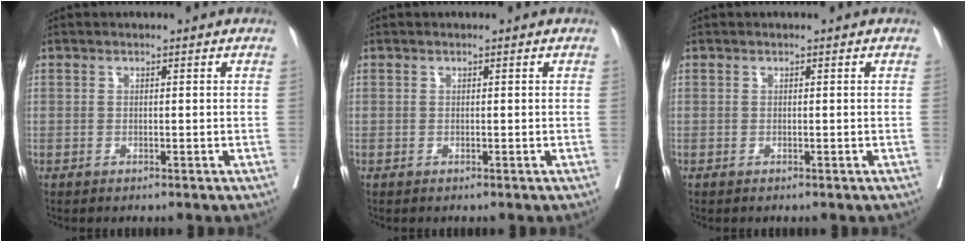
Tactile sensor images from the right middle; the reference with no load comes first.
{"total": 0.0}
{"total": 0.0}